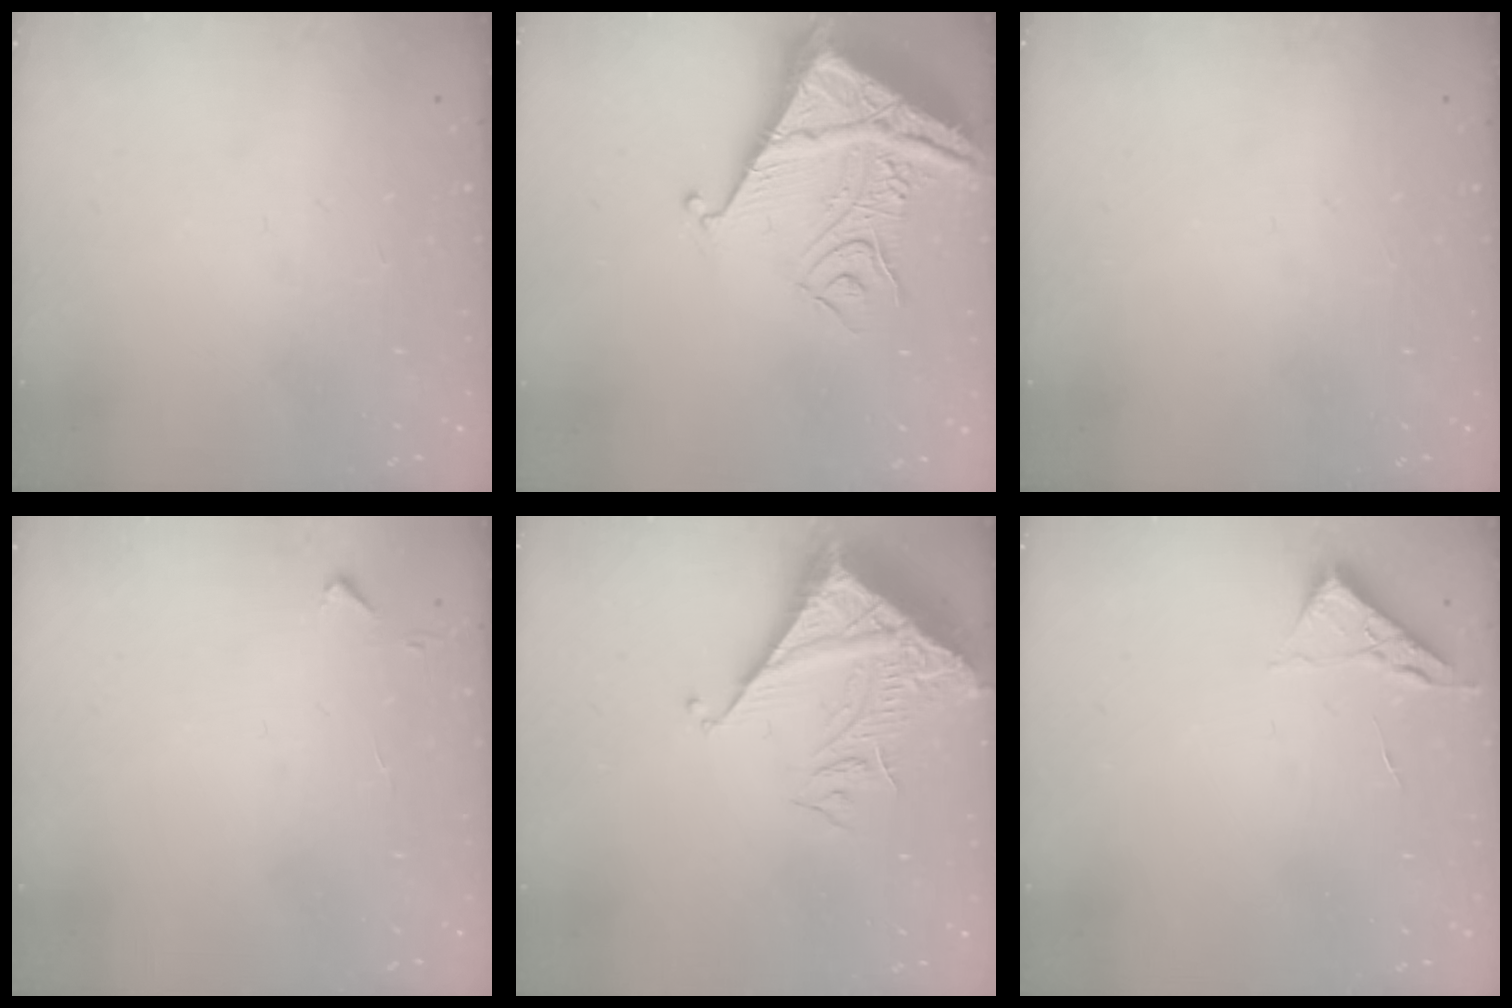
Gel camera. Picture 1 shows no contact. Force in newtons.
{"total": 11.5, "press": 11.5, "slide": 1.2}
{"total": 0.0}
{"total": 2.8, "press": 2.8, "slide": 0.4}
{"total": 8.4, "press": 8.4, "slide": 1.0}
{"total": 3.5, "press": 3.4, "slide": 0.5}